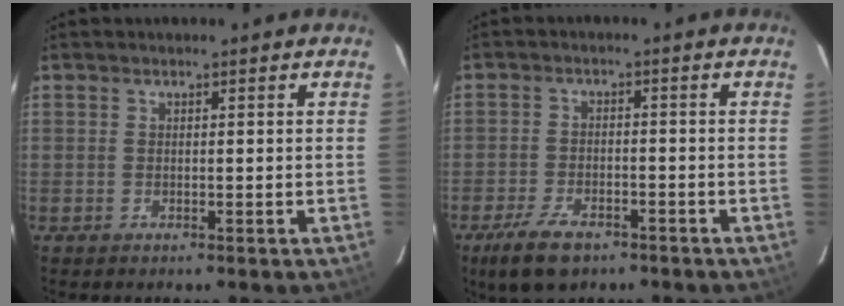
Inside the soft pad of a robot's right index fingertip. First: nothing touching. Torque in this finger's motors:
{"motor_torque": [0.79, -0.72, 0.29, 0.04]}